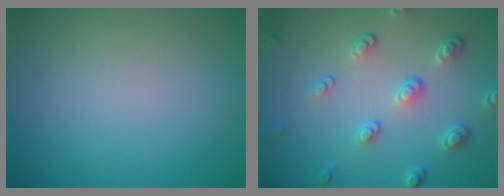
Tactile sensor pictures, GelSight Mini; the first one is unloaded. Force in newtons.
{"total": 3.8, "press": 2.9, "slide": 2.4}